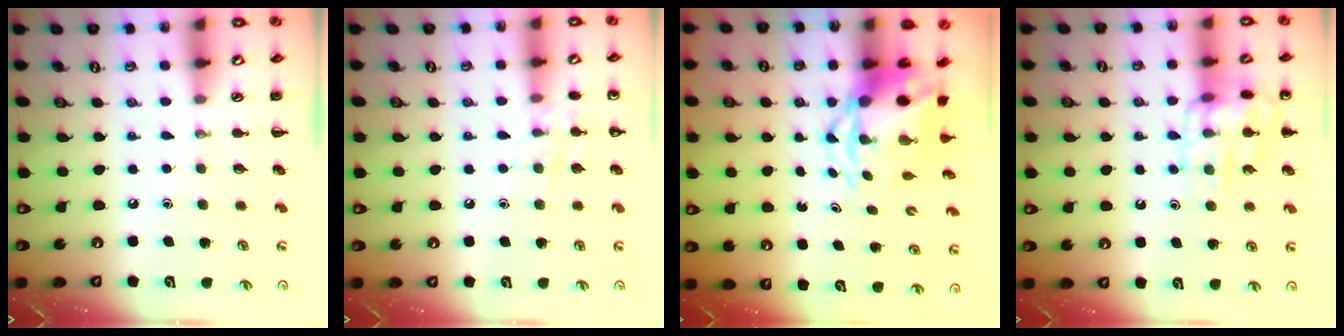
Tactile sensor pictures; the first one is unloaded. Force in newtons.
{"total": 7.5, "press": 7.3, "slide": 1.6}
{"total": 5.2, "press": 5.0, "slide": 1.7}
{"total": 14.4, "press": 14.3, "slide": 1.4}